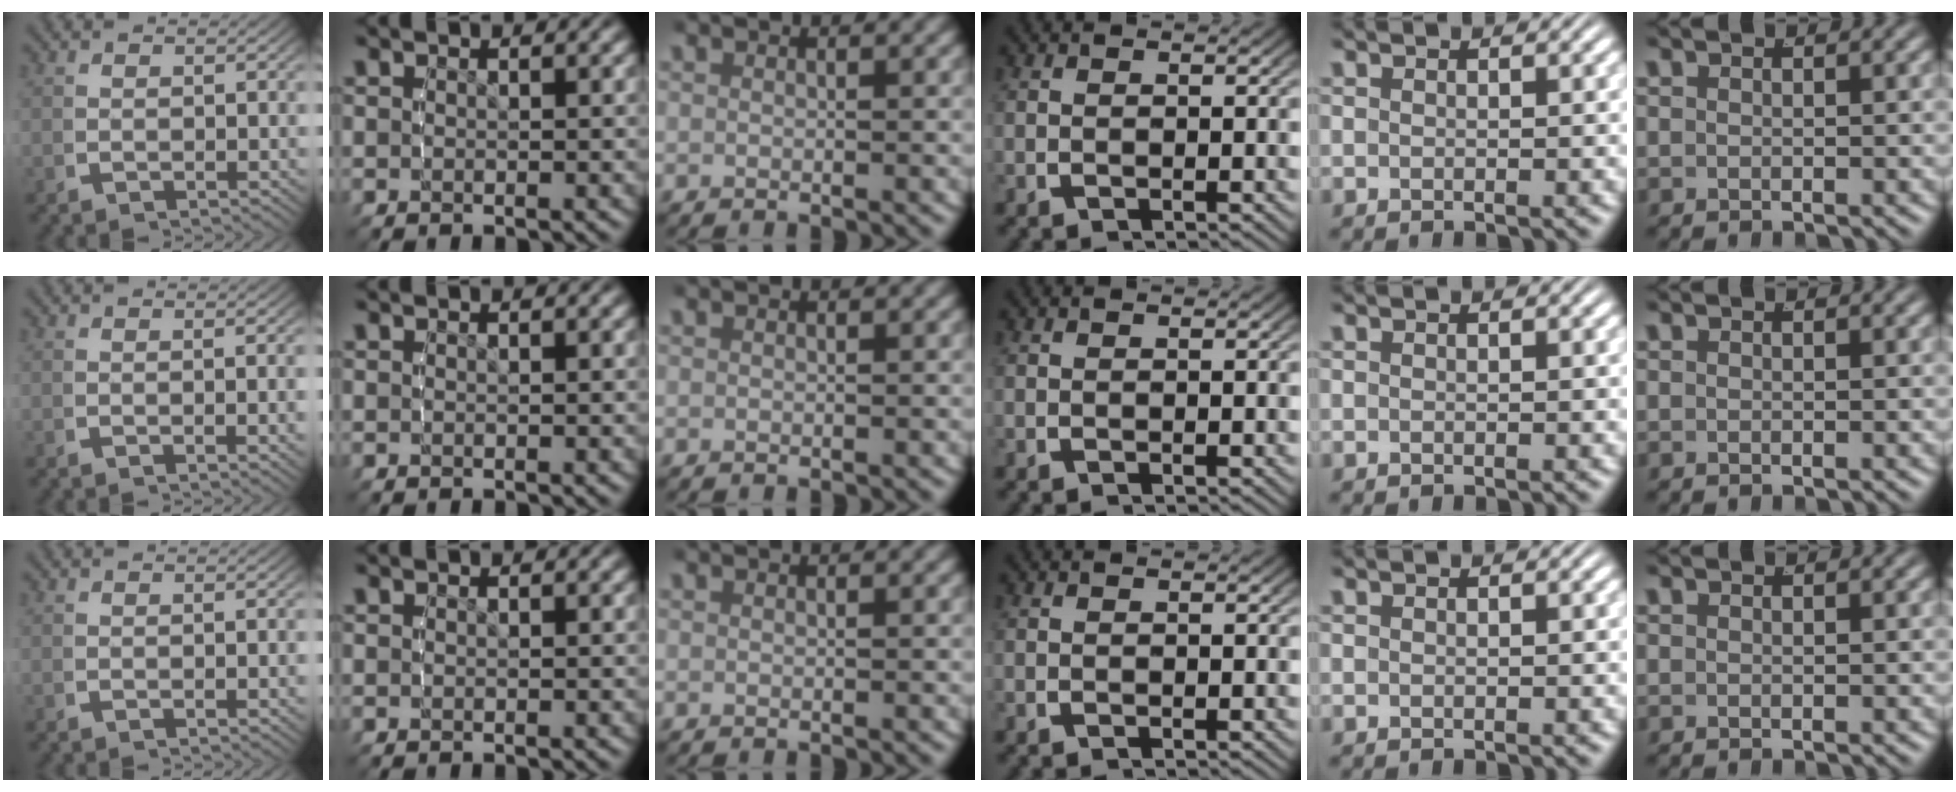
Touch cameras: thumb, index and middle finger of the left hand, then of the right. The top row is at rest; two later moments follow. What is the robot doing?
{"motion": "lift_and_place", "object": "bottle"}